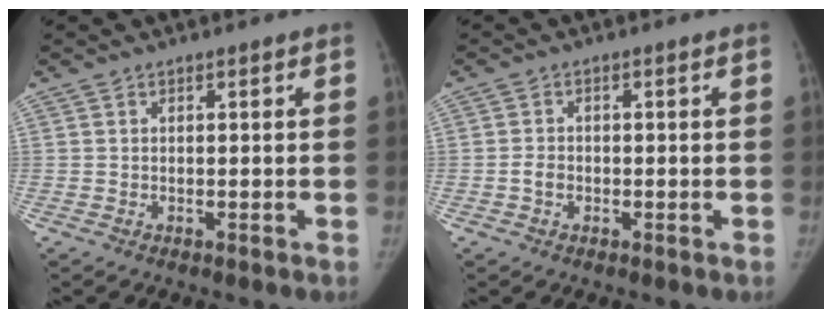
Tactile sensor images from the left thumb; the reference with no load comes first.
{"total": 2.2, "force": [-0.6, 1.6, 1.2], "torque": [-0.019, 0.009, -0.012]}